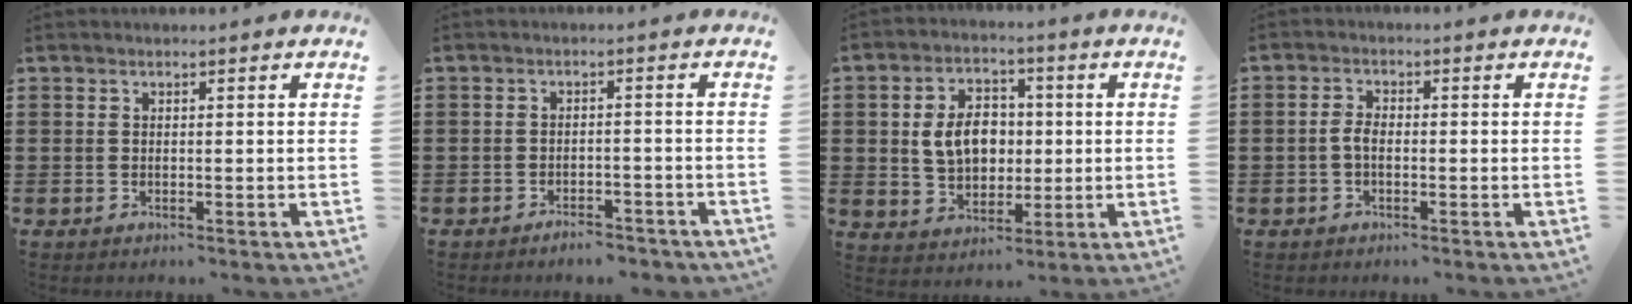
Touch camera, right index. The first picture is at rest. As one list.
[{"total": 2.6, "force": [-2.6, 0.2, 0.4], "torque": [-0.011, 0.001, -0.052]}, {"total": 7.5, "force": [0.5, 5.5, 5.1], "torque": [-0.103, 0.009, 0.004]}, {"total": 2.3, "force": [-0.6, 1.2, 1.9], "torque": [-0.052, -0.004, -0.015]}]